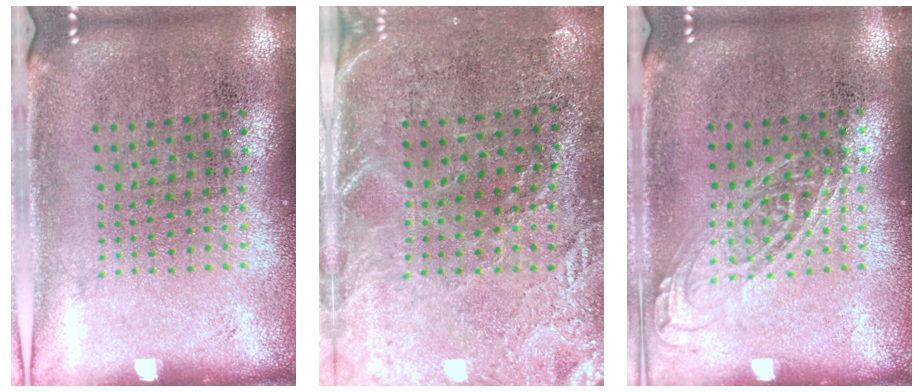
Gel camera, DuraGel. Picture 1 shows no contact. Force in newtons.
{"total": 3.0, "press": 2.7, "slide": 1.2}
{"total": 0.8, "press": 0.8, "slide": 0.1}